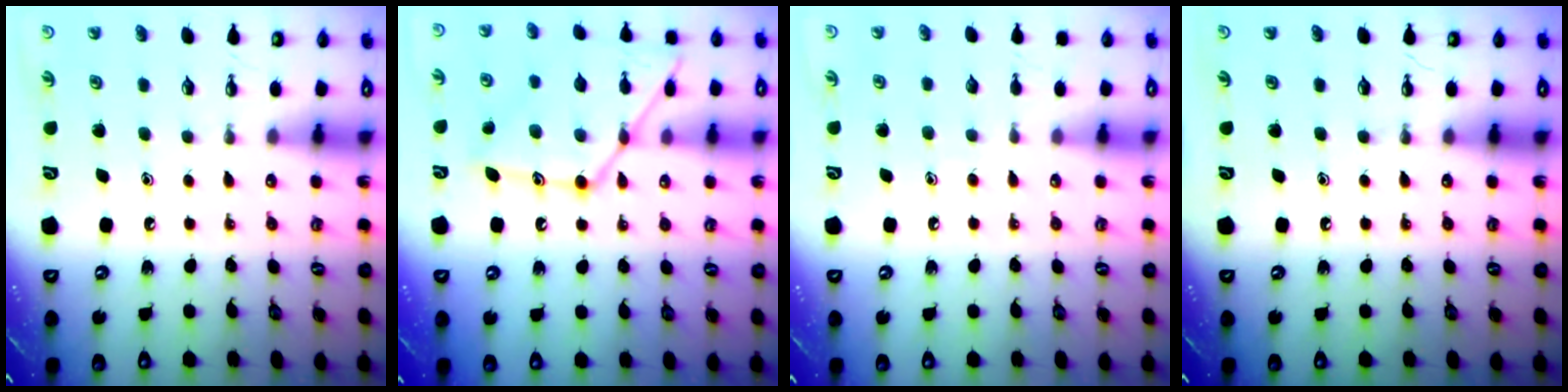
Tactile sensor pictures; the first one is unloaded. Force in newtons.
{"total": 16.3, "press": 16.2, "slide": 1.3}
{"total": 5.1, "press": 5.0, "slide": 0.6}
{"total": 0.0}